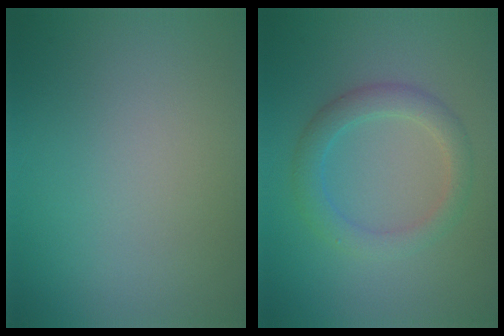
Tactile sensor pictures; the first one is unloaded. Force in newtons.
{"total": 2.9, "press": 2.9, "slide": 0.3}